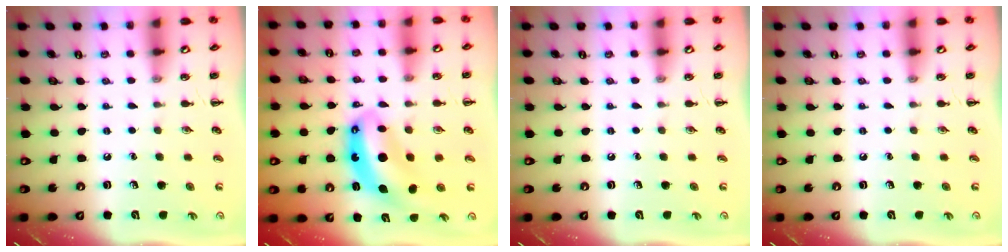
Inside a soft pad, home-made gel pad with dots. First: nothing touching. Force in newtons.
{"total": 8.9, "press": 8.6, "slide": 2.2}
{"total": 0.0}
{"total": 0.0}